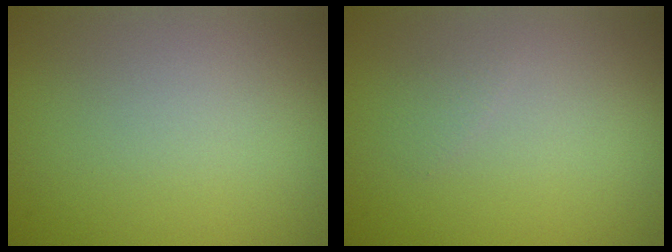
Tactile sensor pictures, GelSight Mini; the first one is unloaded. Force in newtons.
{"total": 0.7, "press": 0.7, "slide": 0.0}